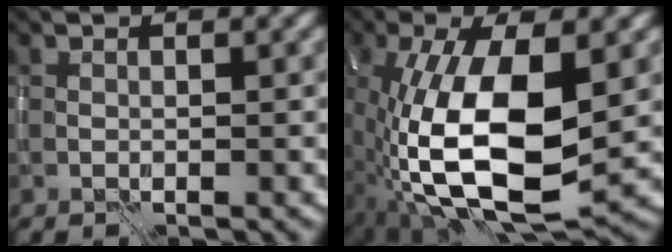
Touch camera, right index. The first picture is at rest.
{"total": 12.7, "force": [-2.2, 5.3, 11.4], "torque": [-0.230, -0.011, -0.043]}